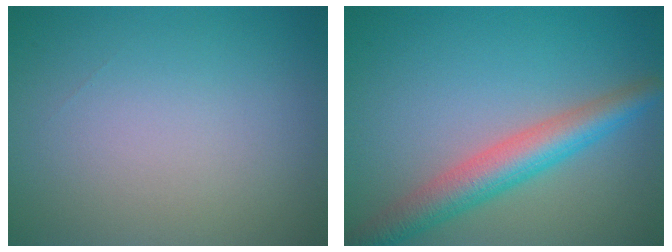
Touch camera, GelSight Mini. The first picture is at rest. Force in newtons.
{"total": 5.2, "press": 5.2, "slide": 0.1}